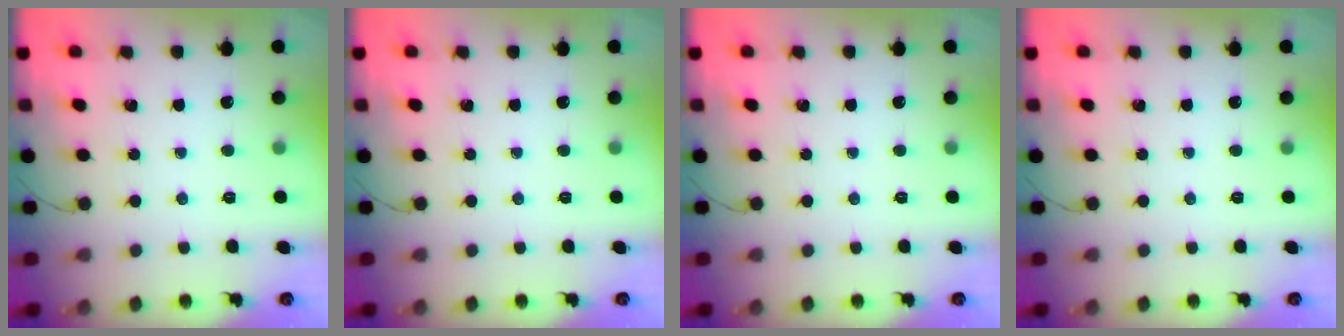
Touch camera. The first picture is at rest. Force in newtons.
{"total": 0.0}
{"total": 0.0}
{"total": 0.0}